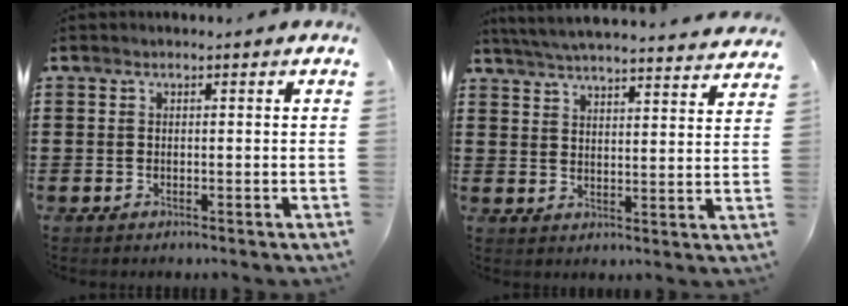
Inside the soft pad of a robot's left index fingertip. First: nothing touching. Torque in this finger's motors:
{"motor_torque": [2.14, 0.00, -0.04, 0.06]}